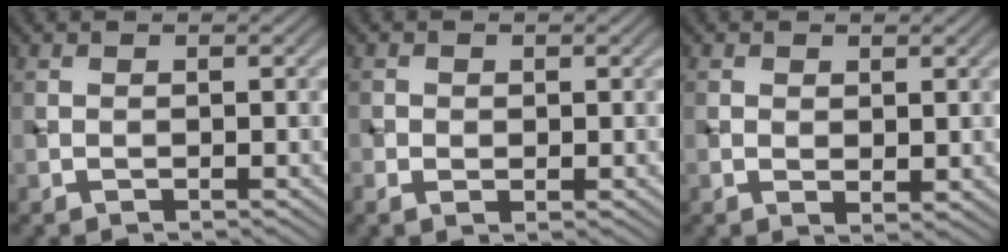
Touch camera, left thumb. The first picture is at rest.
{"total": 1.6, "force": [-0.1, 1.2, 1.0], "torque": [-0.019, -0.003, -0.004]}
{"total": 1.5, "force": [0.7, 0.9, 1.0], "torque": [-0.017, -0.005, 0.015]}